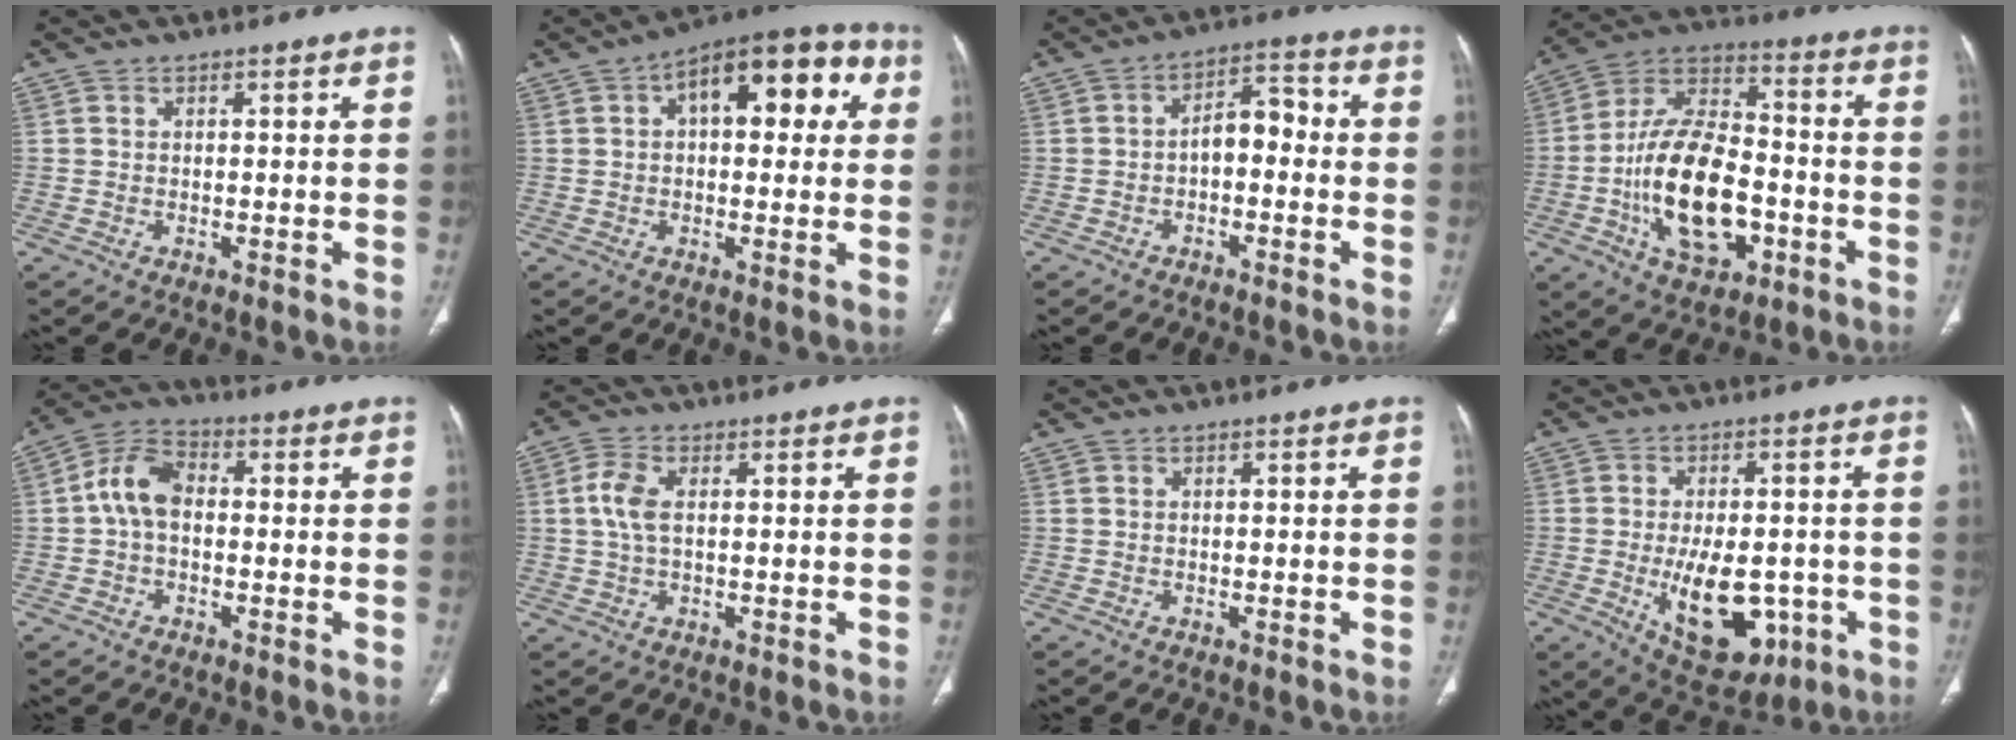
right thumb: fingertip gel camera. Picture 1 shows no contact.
{"total": 16.2, "force": [4.5, 8.2, 13.2], "torque": [-0.138, 0.034, 0.056]}
{"total": 6.4, "force": [-1.1, 3.8, 5.1], "torque": [-0.064, 0.036, -0.028]}
{"total": 21.0, "force": [-5.4, 11.8, 16.5], "torque": [-0.271, 0.033, -0.089]}
{"total": 7.5, "force": [-0.2, 4.9, 5.6], "torque": [-0.101, 0.023, -0.015]}
{"total": 3.7, "force": [0.7, 1.8, 3.2], "torque": [-0.085, 0.008, 0.014]}
{"total": 0.0}
{"total": 15.0, "force": [-3.8, 8.4, 11.8], "torque": [-0.154, 0.002, -0.034]}